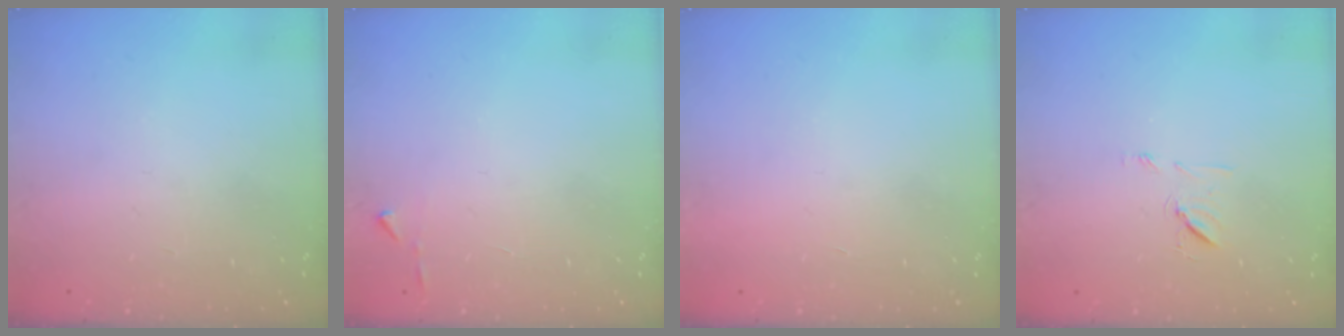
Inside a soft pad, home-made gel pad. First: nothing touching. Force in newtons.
{"total": 3.2, "press": 3.2, "slide": 0.4}
{"total": 1.7, "press": 1.7, "slide": 0.1}
{"total": 7.2, "press": 7.2, "slide": 0.8}